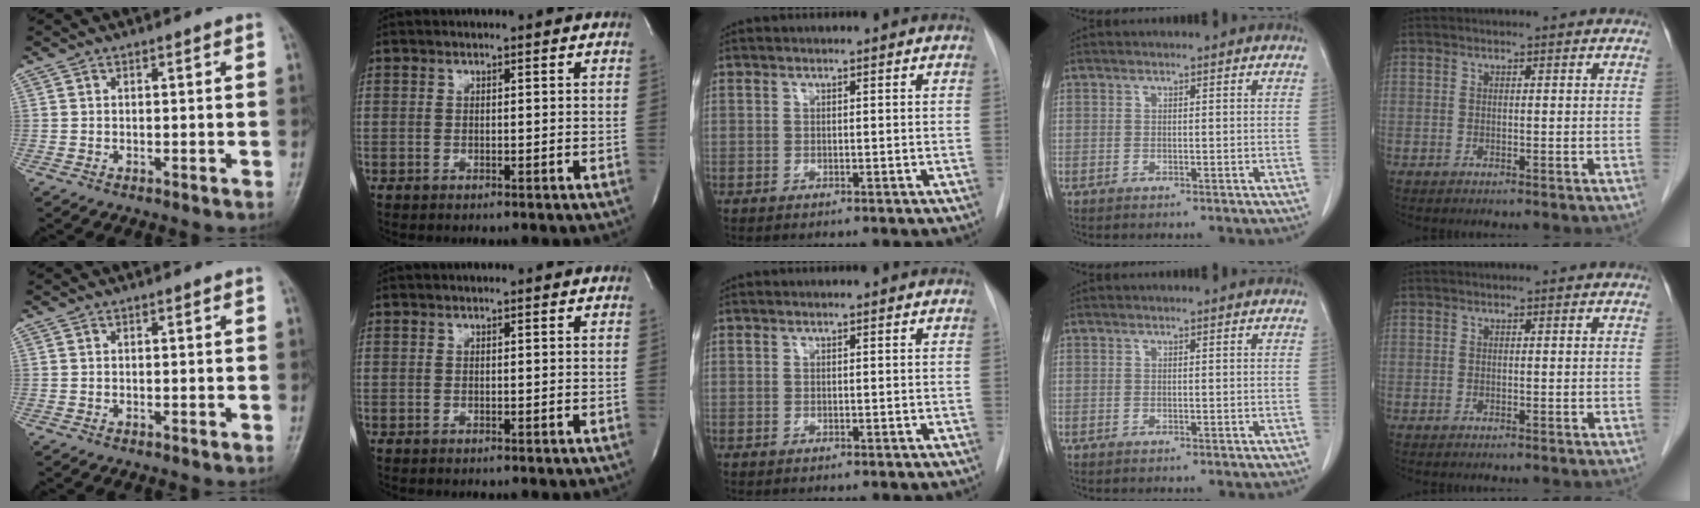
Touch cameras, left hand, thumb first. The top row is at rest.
{}